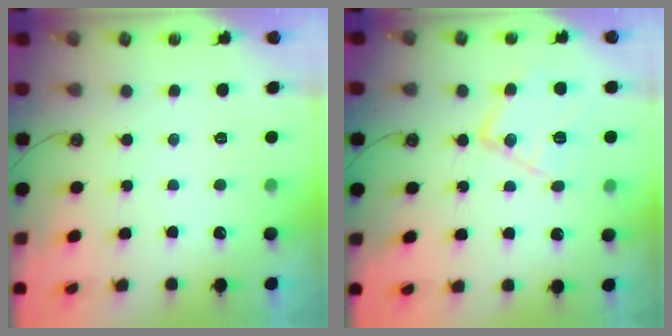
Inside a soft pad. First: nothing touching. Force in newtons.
{"total": 16.1, "press": 16.1, "slide": 1.0}